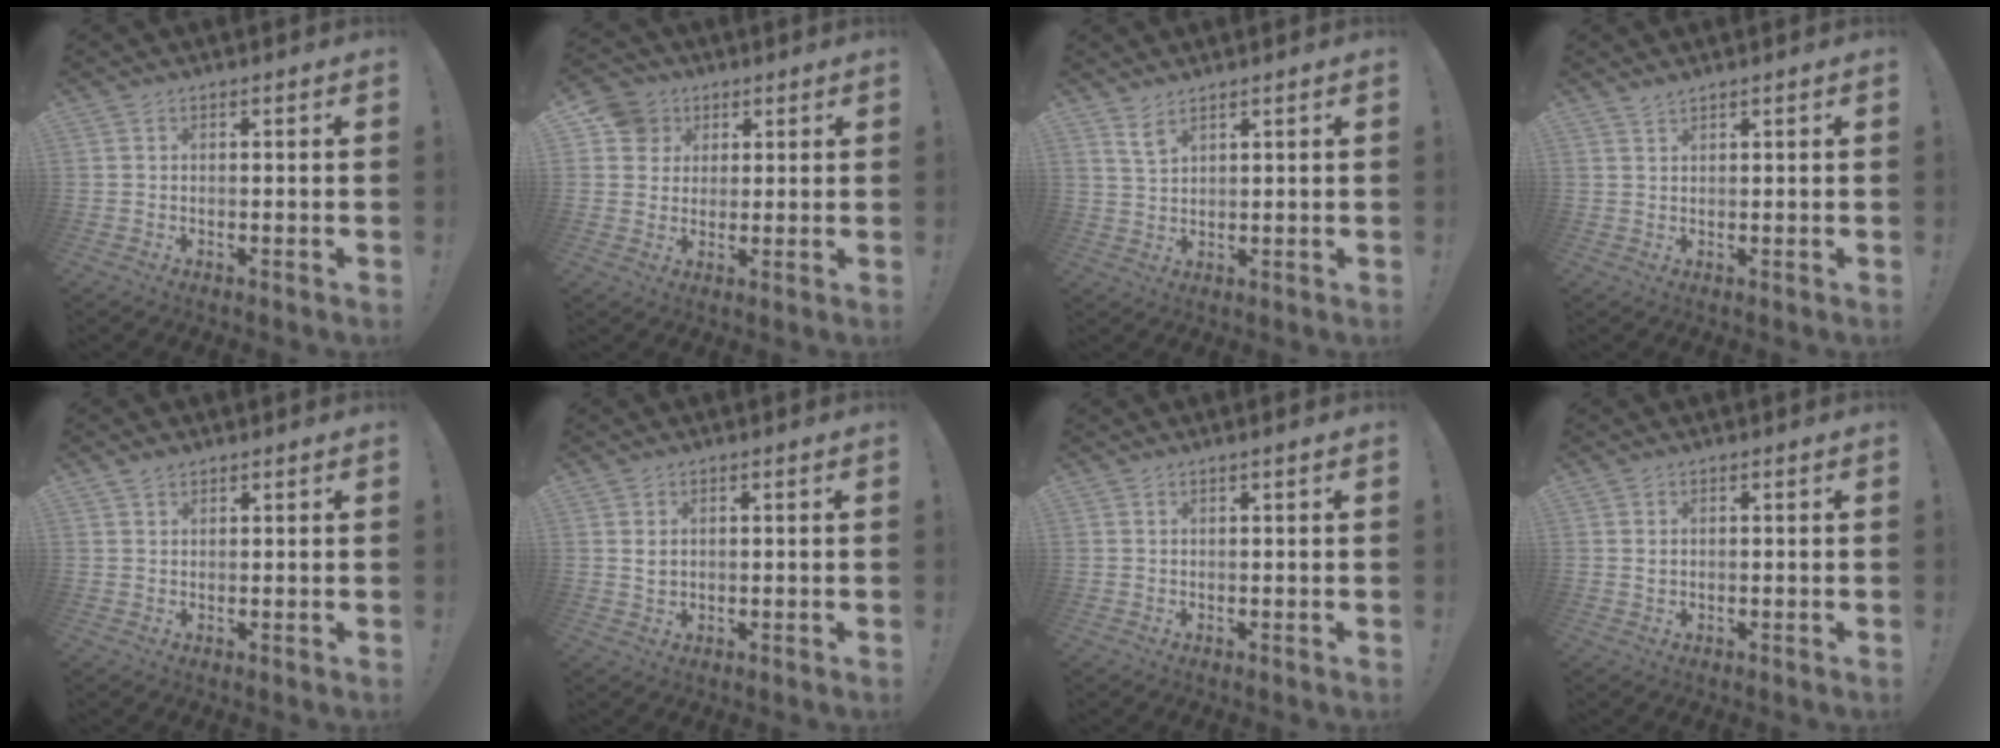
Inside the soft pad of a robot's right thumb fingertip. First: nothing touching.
{"total": 8.0, "force": [3.1, 7.2, 1.9], "torque": [-0.020, -0.015, 0.064]}
{"total": 4.2, "force": [3.2, 1.6, 2.2], "torque": [-0.034, -0.020, 0.057]}
{"total": 1.5, "force": [1.4, 0.2, 0.5], "torque": [-0.013, -0.004, 0.026]}
{"total": 1.8, "force": [1.4, 0.9, 0.6], "torque": [-0.007, -0.004, 0.026]}
{"total": 2.2, "force": [0.7, 1.5, 1.4], "torque": [-0.014, -0.002, 0.011]}
{"total": 1.0, "force": [0.5, -0.1, 0.8], "torque": [-0.011, -0.001, 0.007]}
{"total": 1.0, "force": [0.3, 0.7, 0.5], "torque": [-0.005, 0.001, 0.004]}